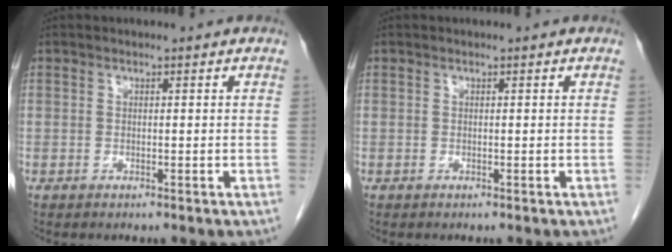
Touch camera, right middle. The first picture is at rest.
{"total": 0.0}